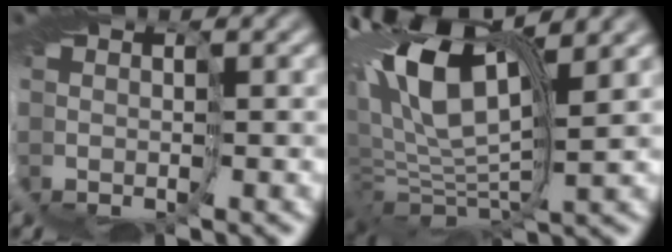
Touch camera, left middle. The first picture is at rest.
{"total": 12.6, "force": [4.0, 6.2, 10.2], "torque": [-0.225, 0.009, 0.068]}